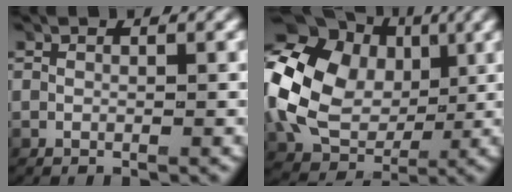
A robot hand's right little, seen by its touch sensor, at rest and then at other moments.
{"total": 13.1, "force": [1.4, 10.7, 7.5], "torque": [-0.160, -0.007, 0.024]}